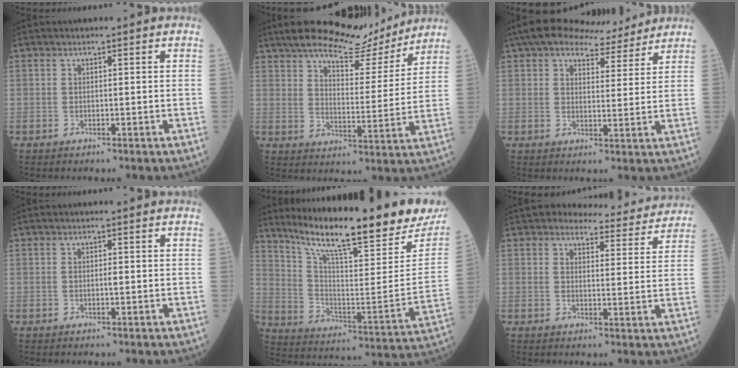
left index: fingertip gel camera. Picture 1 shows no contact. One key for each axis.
{"total": 14.1, "fx": 12.4, "fy": 3.3, "fz": 6.0, "tx": -0.093, "ty": -0.001, "tz": 0.182}
{"total": 11.5, "fx": 10.2, "fy": 3.2, "fz": 4.3, "tx": -0.064, "ty": 0.022, "tz": 0.141}
{"total": 0.8, "fx": 0.0, "fy": 0.3, "fz": 0.8, "tx": -0.014, "ty": 0.000, "tz": 0.000}
{"total": 25.8, "fx": 21.3, "fy": 2.8, "fz": 14.3, "tx": -0.241, "ty": -0.057, "tz": 0.306}
{"total": 9.1, "fx": 8.8, "fy": 2.1, "fz": 1.2, "tx": -0.002, "ty": -0.008, "tz": 0.094}